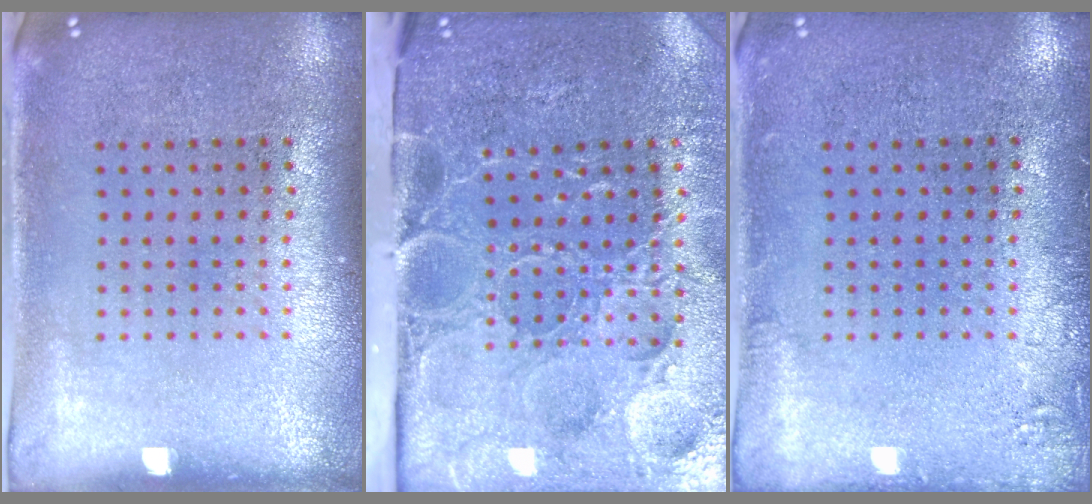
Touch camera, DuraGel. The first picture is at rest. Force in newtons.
{"total": 5.2, "press": 4.2, "slide": 3.1}
{"total": 1.5, "press": 1.4, "slide": 0.3}